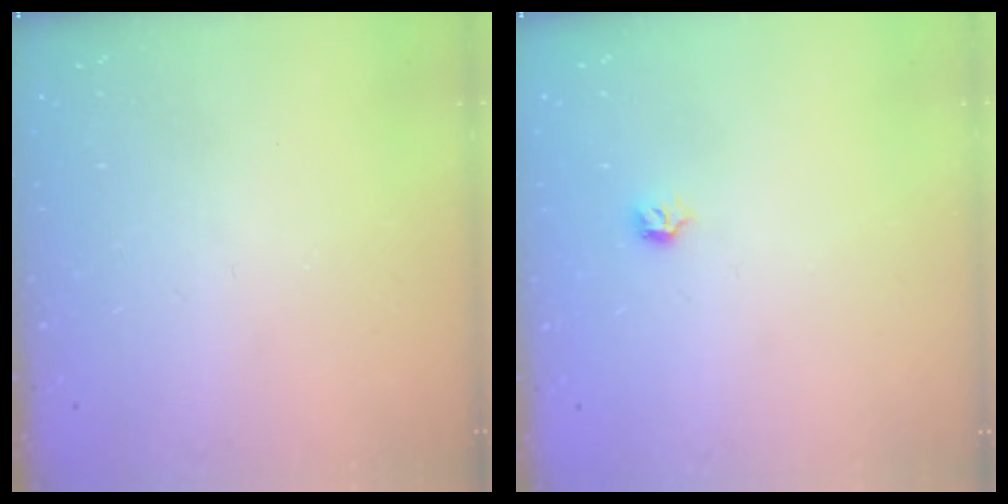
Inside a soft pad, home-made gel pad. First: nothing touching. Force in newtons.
{"total": 3.4, "press": 3.3, "slide": 0.7}